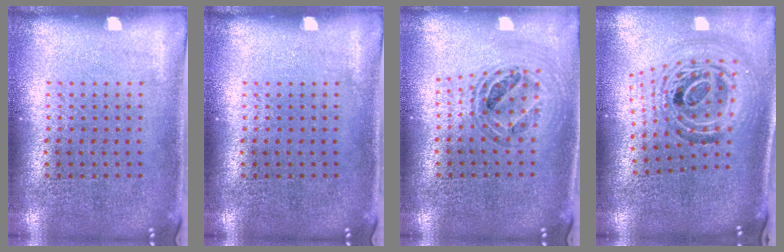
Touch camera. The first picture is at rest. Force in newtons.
{"total": 0.0}
{"total": 0.7, "press": 0.7, "slide": 0.0}
{"total": 1.8, "press": 1.5, "slide": 1.0}